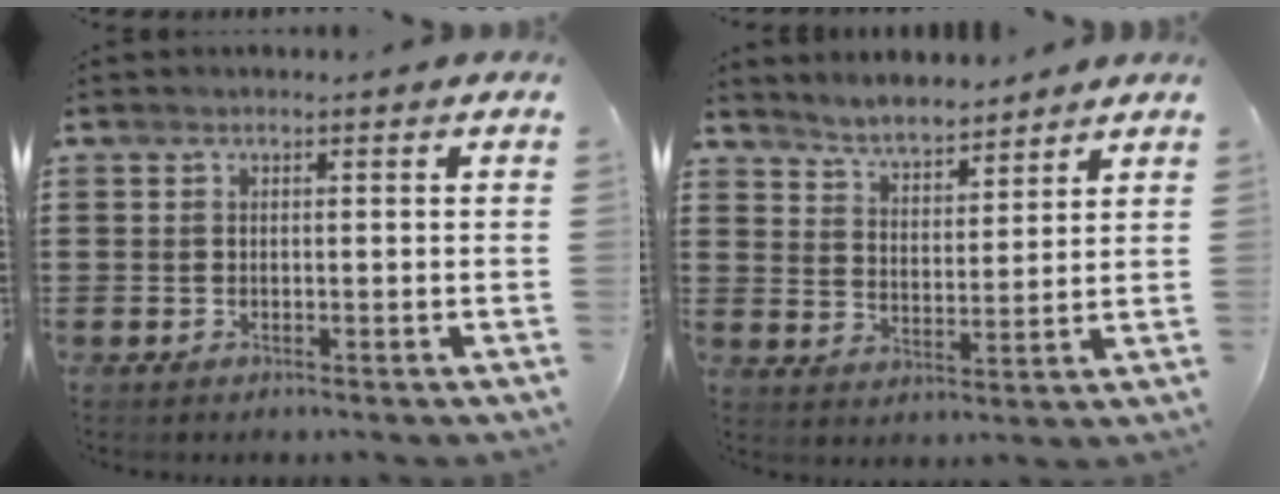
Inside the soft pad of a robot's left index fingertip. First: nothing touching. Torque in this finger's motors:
{"motor_torque": [0.07, -0.10, 0.12, 0.04]}